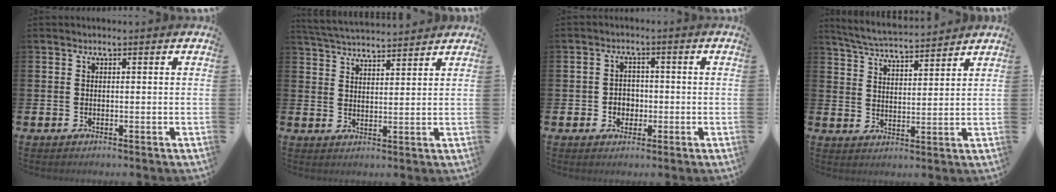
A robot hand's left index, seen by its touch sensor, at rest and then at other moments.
{"total": 4.5, "force": [4.5, 0.3, 0.2], "torque": [-0.023, -0.024, 0.082]}
{"total": 2.6, "force": [-0.5, 2.4, 0.9], "torque": [-0.016, 0.005, -0.018]}
{"total": 5.6, "force": [5.5, 0.3, 1.0], "torque": [-0.041, -0.032, 0.098]}